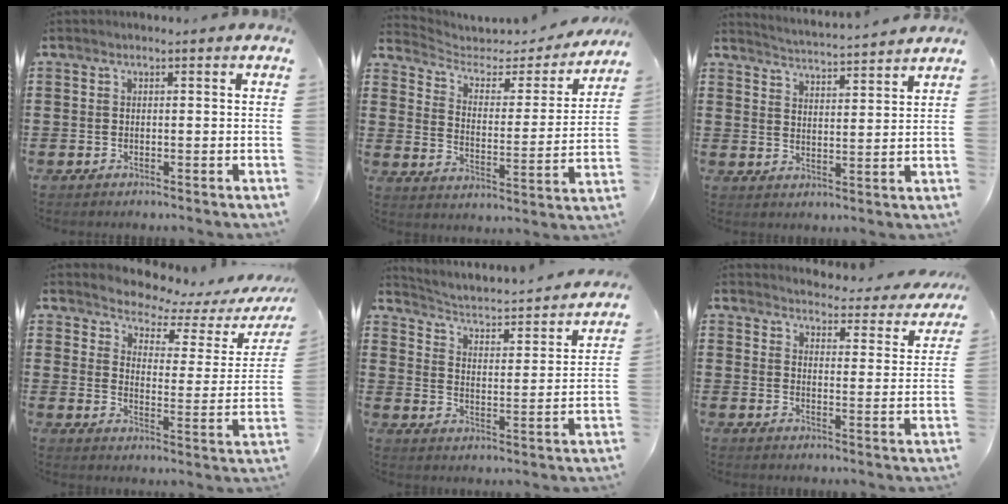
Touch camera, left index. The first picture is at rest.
{"total": 3.5, "force": [2.7, 1.9, 1.2], "torque": [-0.044, -0.020, 0.040]}
{"total": 3.4, "force": [3.3, -0.8, 0.1], "torque": [-0.019, -0.030, 0.054]}
{"total": 3.6, "force": [3.5, 0.6, 0.7], "torque": [-0.039, -0.030, 0.054]}
{"total": 2.1, "force": [1.9, 0.4, 0.8], "torque": [-0.033, -0.029, 0.019]}
{"total": 3.4, "force": [3.3, -0.1, 0.4], "torque": [-0.021, -0.034, 0.050]}